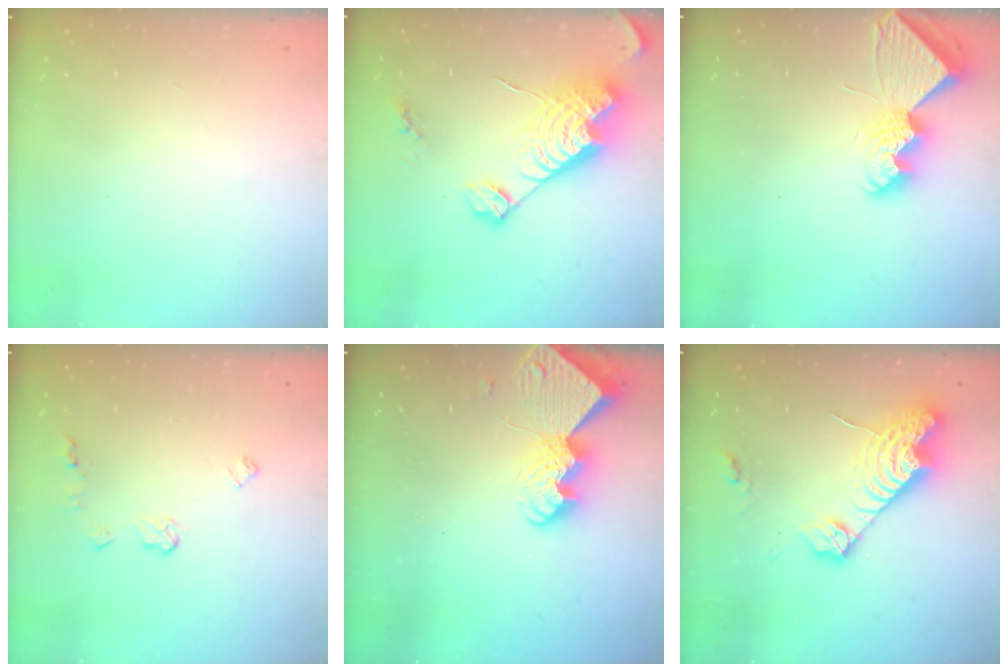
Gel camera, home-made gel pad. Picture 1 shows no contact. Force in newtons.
{"total": 16.7, "press": 16.7, "slide": 1.3}
{"total": 9.1, "press": 9.1, "slide": 0.4}
{"total": 5.4, "press": 5.4, "slide": 0.7}
{"total": 9.7, "press": 9.6, "slide": 1.0}
{"total": 14.7, "press": 14.6, "slide": 1.2}